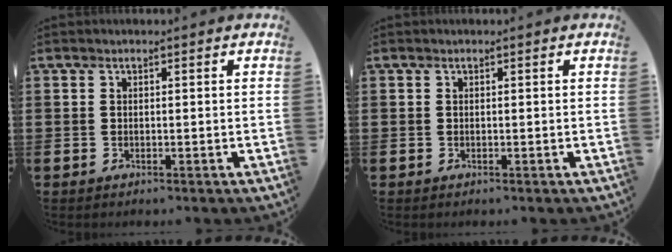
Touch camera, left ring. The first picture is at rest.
{"total": 0.0}